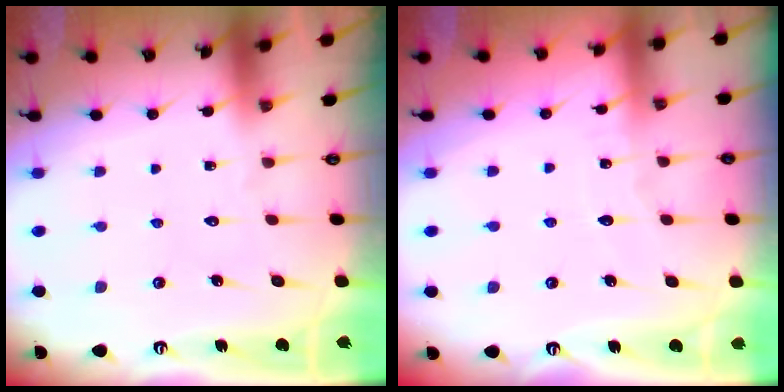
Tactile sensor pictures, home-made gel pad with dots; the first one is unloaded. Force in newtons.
{"total": 3.2, "press": 3.2, "slide": 0.3}